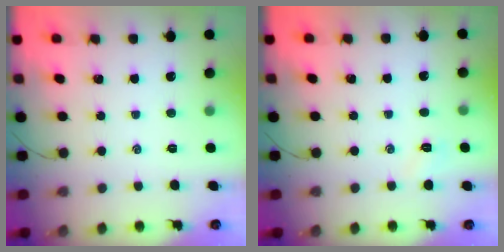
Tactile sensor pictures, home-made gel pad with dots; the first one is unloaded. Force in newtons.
{"total": 2.7, "press": 2.6, "slide": 0.7}